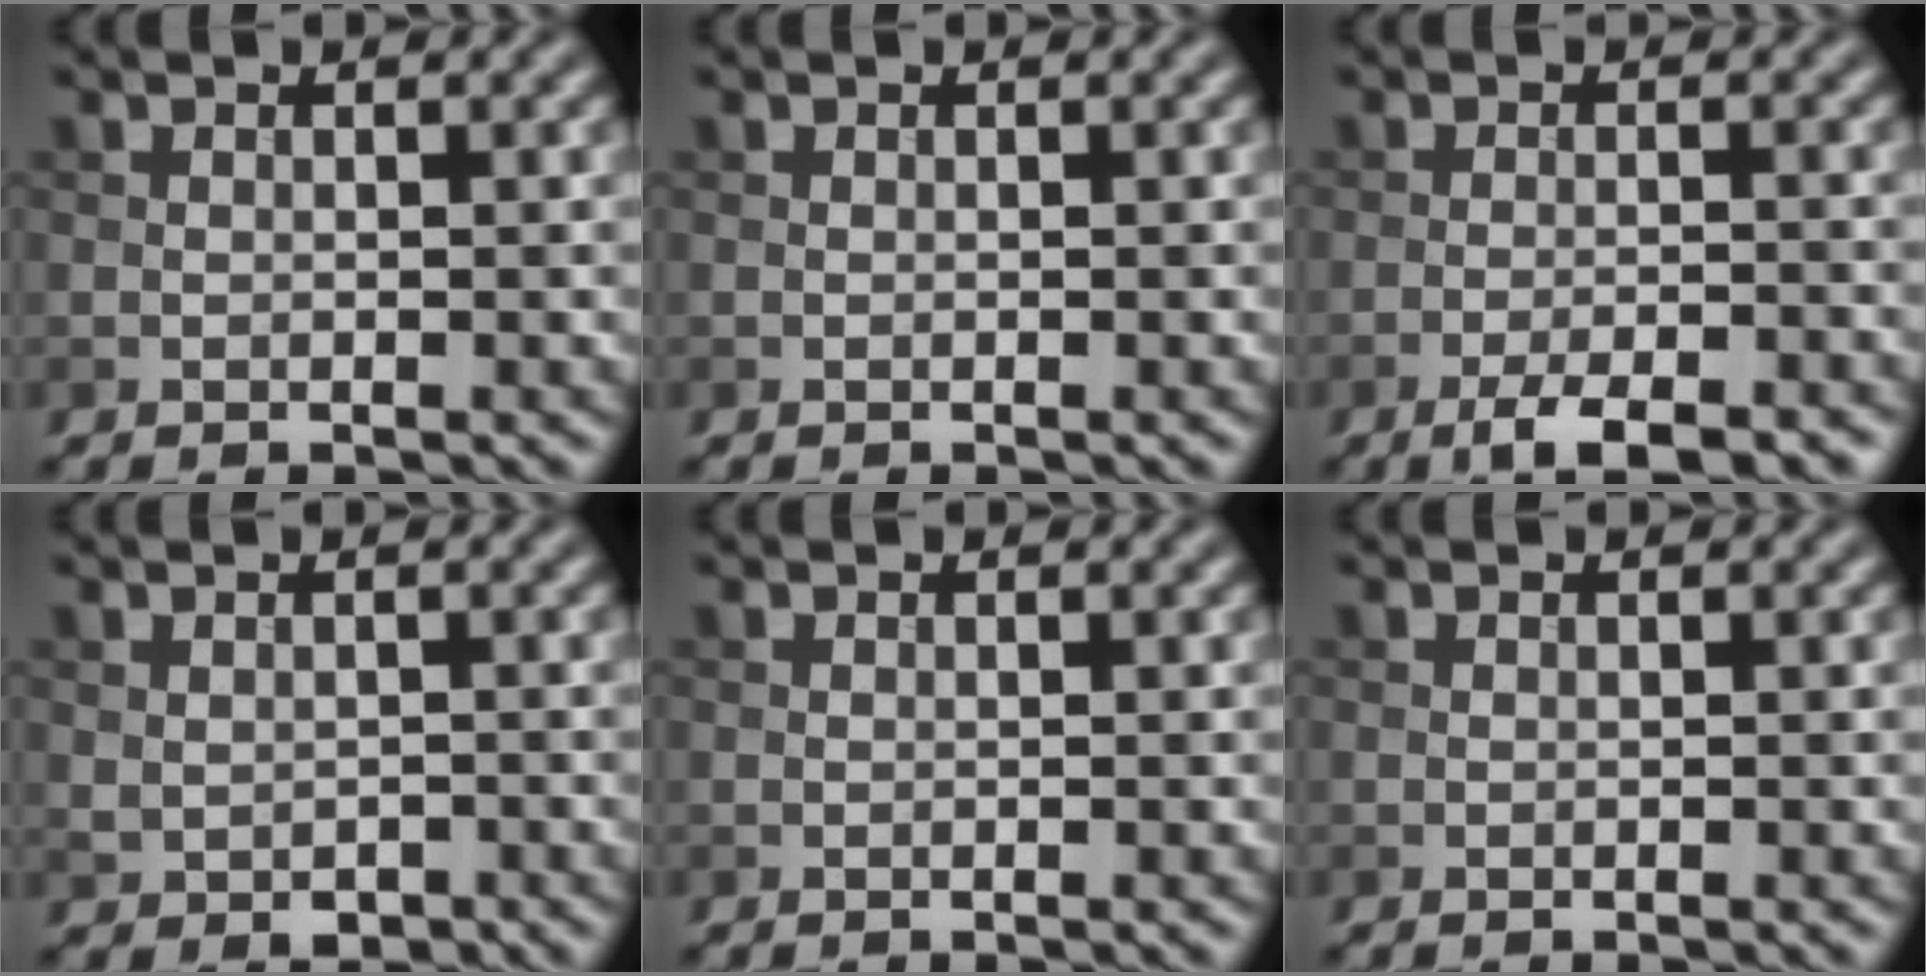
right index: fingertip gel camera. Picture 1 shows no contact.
{"total": 0.0}
{"total": 4.5, "force": [-3.1, 1.0, 3.0], "torque": [-0.053, -0.004, -0.050]}
{"total": 1.3, "force": [-0.3, 1.0, 0.8], "torque": [-0.016, -0.008, 0.000]}
{"total": 0.0}
{"total": 0.0}